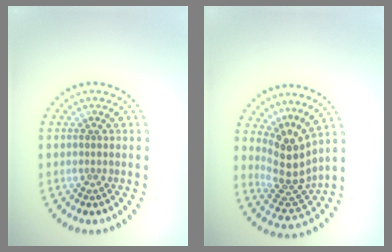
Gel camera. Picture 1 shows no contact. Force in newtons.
{"total": 4.0, "press": 2.8, "slide": 2.9}